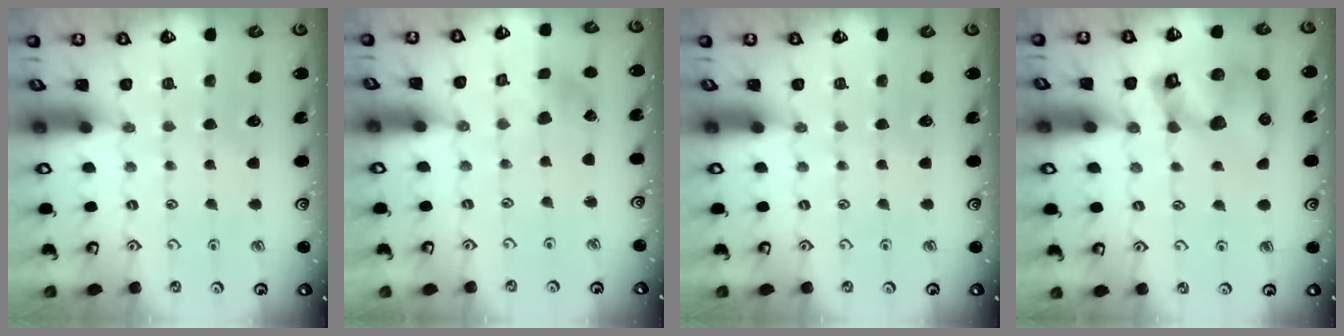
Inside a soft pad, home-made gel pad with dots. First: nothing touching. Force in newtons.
{"total": 1.5, "press": 1.5, "slide": 0.3}
{"total": 0.0}
{"total": 13.2, "press": 13.1, "slide": 1.8}